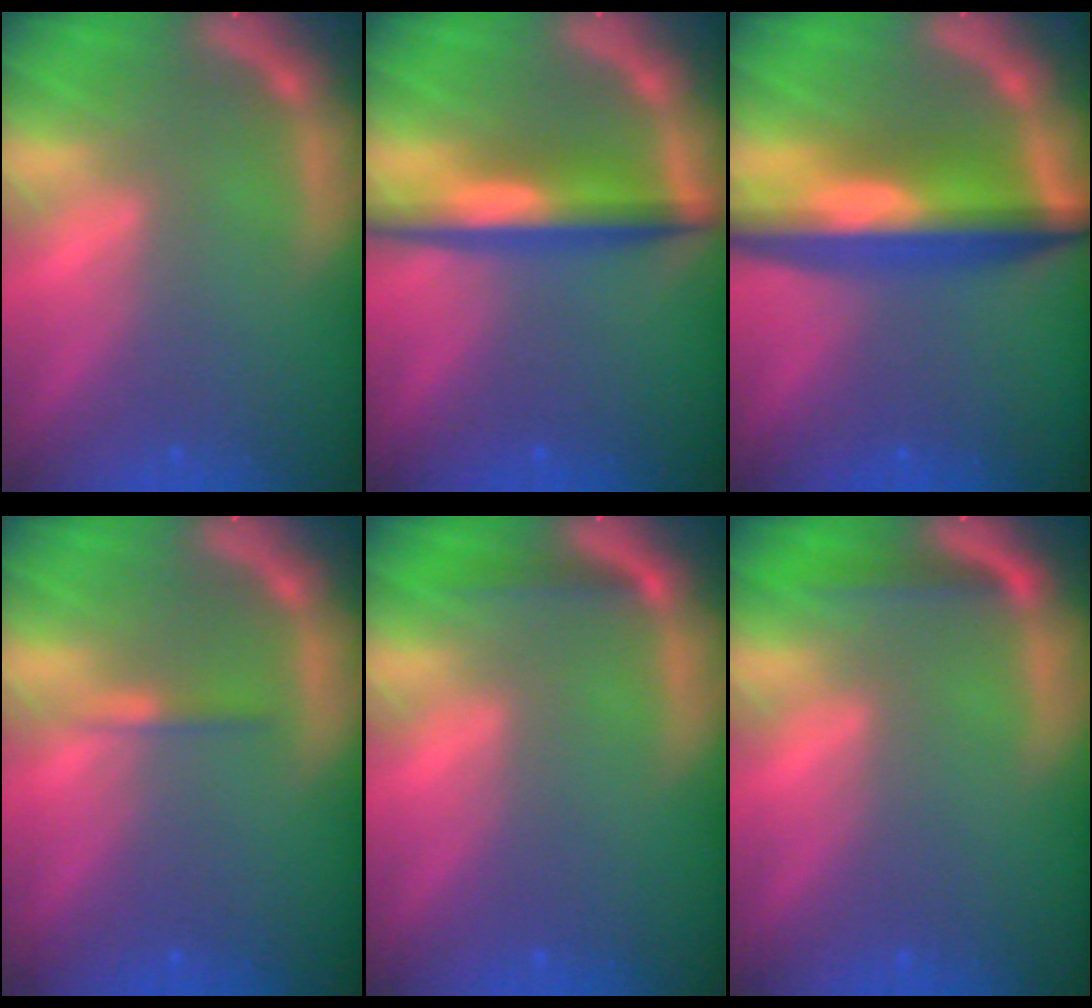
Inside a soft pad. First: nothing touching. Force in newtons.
{"total": 5.5}
{"total": 8.5}
{"total": 0.9}
{"total": 1.4}
{"total": 1.9}